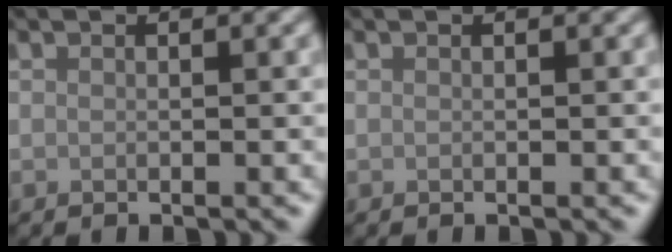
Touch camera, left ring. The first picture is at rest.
{"total": 0.0}